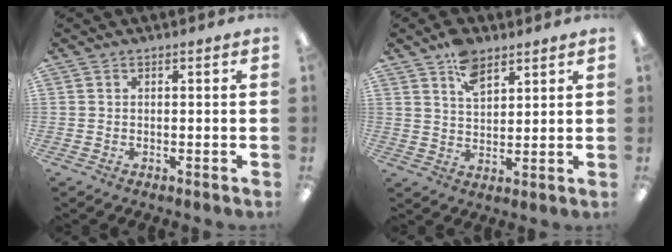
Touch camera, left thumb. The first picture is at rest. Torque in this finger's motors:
{"motor_torque": [1.17, 0.60, 1.35, -0.85, 0.02]}